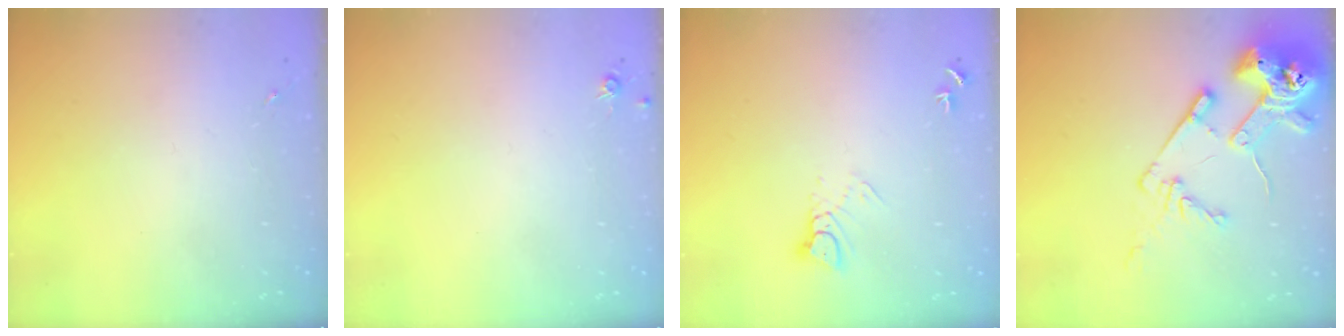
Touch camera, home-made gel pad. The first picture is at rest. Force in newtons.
{"total": 4.4, "press": 4.3, "slide": 0.5}
{"total": 4.9, "press": 4.8, "slide": 0.3}
{"total": 16.9, "press": 16.8, "slide": 1.8}